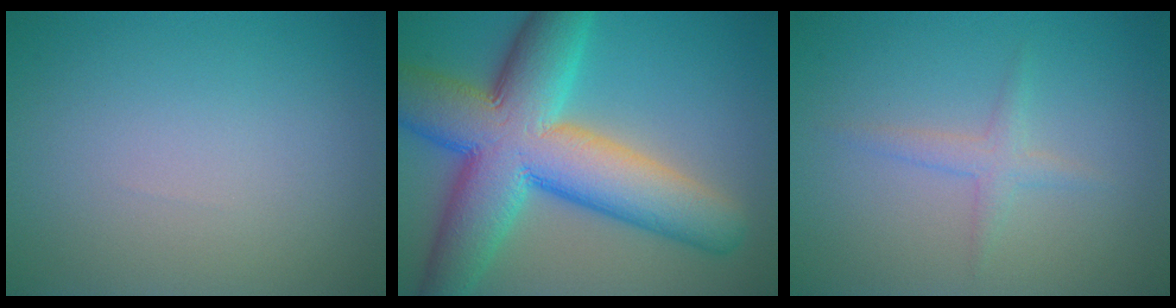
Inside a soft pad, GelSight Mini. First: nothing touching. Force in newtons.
{"total": 13.8, "press": 13.8, "slide": 0.6}
{"total": 1.6, "press": 1.6, "slide": 0.0}